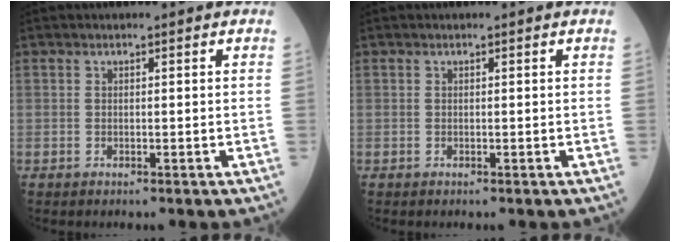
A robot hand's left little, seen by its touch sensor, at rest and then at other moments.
{"total": 0.0}